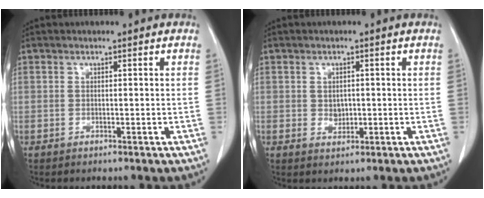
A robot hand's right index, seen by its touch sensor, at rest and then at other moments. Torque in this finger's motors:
{"motor_torque": [0.03, -0.05, -0.01, 0.01]}